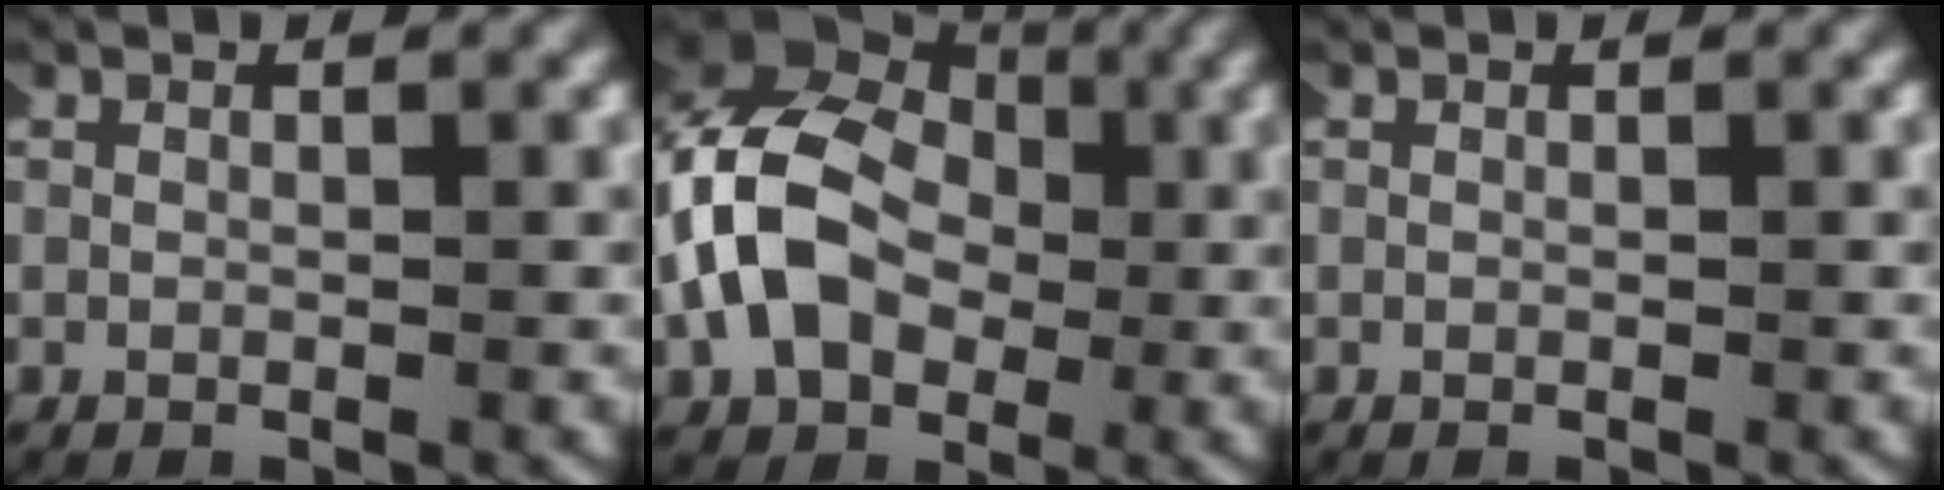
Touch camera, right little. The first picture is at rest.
{"total": 10.2, "force": [0.8, 7.9, 6.5], "torque": [-0.164, -0.010, 0.020]}
{"total": 0.0}